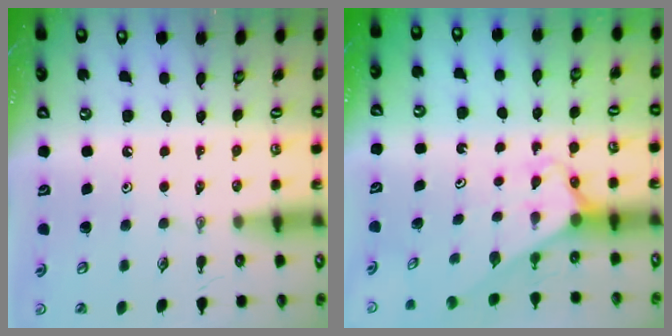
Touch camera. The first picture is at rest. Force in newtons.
{"total": 2.6, "press": 2.6, "slide": 0.2}